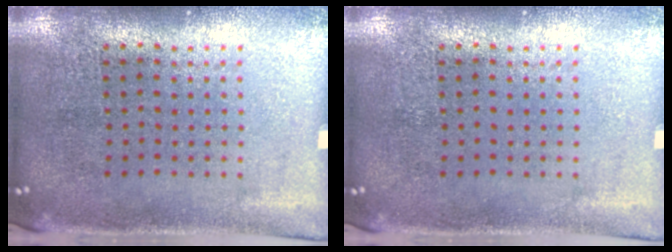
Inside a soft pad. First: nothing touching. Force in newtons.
{"total": 0.0}